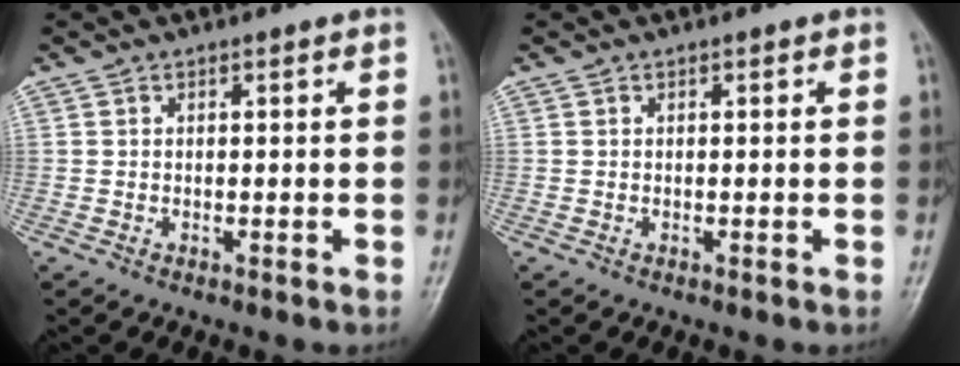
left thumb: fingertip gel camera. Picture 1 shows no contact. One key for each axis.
{"total": 0.0}